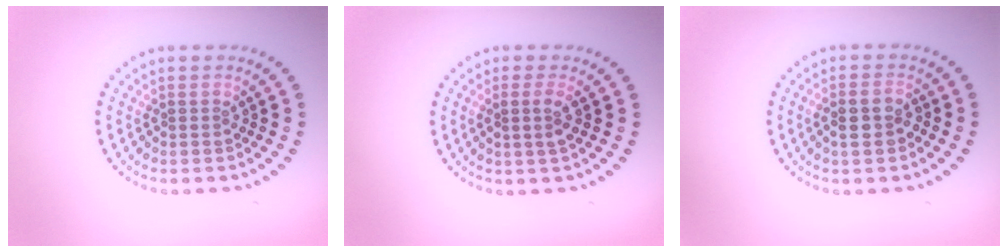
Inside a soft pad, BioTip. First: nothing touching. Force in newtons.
{"total": 1.4, "press": 1.2, "slide": 0.6}
{"total": 2.6, "press": 2.5, "slide": 0.7}